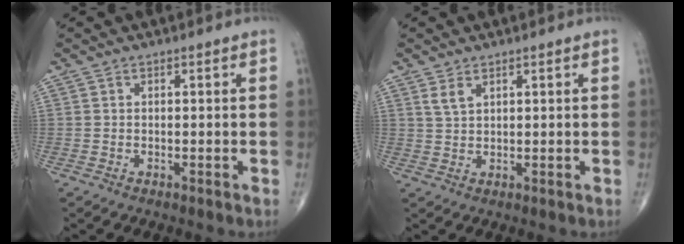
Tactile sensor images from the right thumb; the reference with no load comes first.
{"total": 2.4, "force": [1.4, 1.1, 1.5], "torque": [-0.031, -0.002, 0.036]}